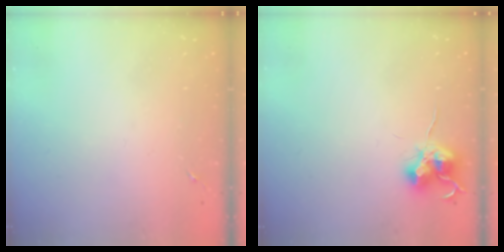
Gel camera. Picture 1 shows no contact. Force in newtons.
{"total": 10.9, "press": 10.8, "slide": 0.8}